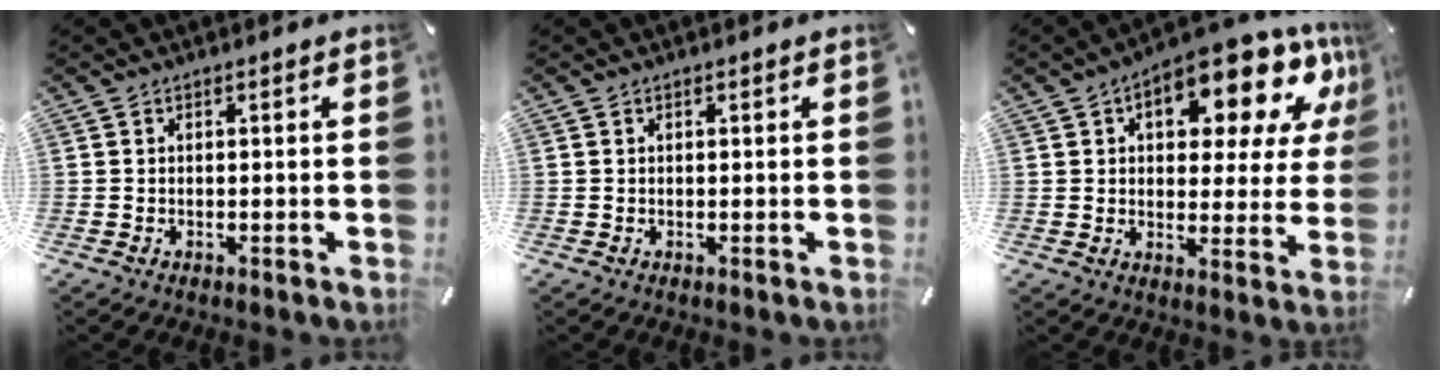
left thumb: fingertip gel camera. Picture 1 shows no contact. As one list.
[{"total": 0.0}, {"total": 16.7, "force": [9.6, 7.3, 11.6], "torque": [-0.157, -0.060, 0.154]}]